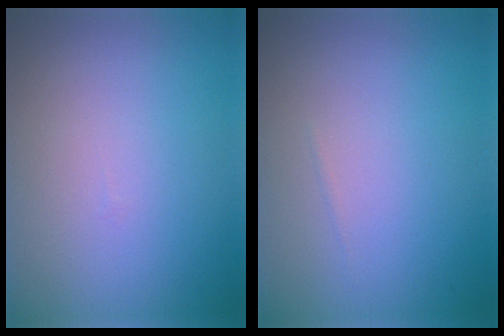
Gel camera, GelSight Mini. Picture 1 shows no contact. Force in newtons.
{"total": 0.0}